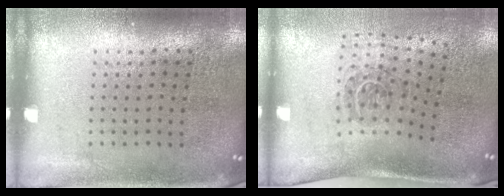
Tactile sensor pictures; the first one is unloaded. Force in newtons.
{"total": 1.8, "press": 1.2, "slide": 1.4}